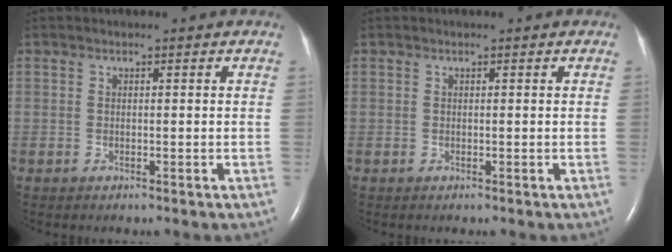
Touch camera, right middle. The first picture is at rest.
{"total": 0.0}